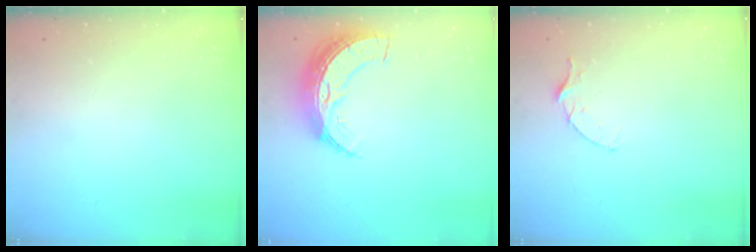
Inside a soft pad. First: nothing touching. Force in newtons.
{"total": 9.9, "press": 9.9, "slide": 0.7}
{"total": 3.4, "press": 3.4, "slide": 0.4}